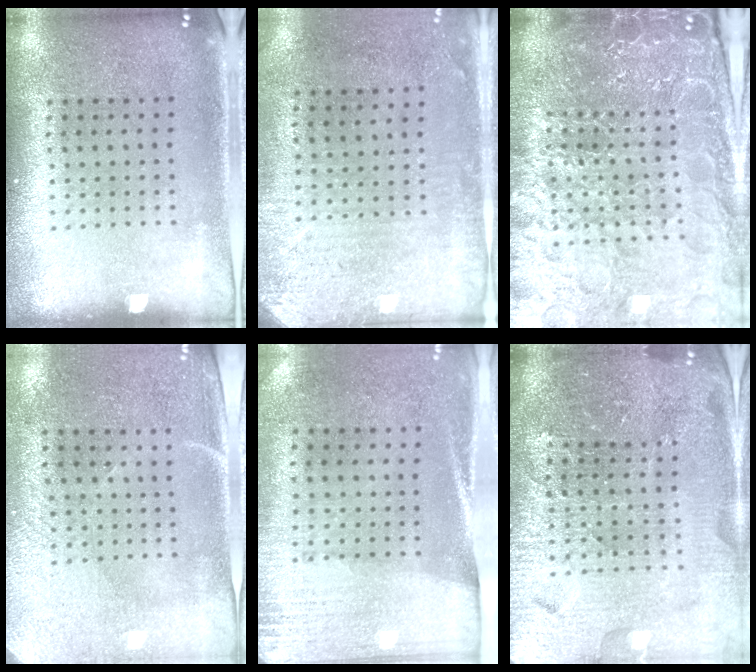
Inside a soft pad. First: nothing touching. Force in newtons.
{"total": 3.0, "press": 2.4, "slide": 1.8}
{"total": 5.8, "press": 5.2, "slide": 2.6}
{"total": 2.9, "press": 2.5, "slide": 1.5}
{"total": 2.7, "press": 2.4, "slide": 1.4}
{"total": 4.9, "press": 4.6, "slide": 1.7}